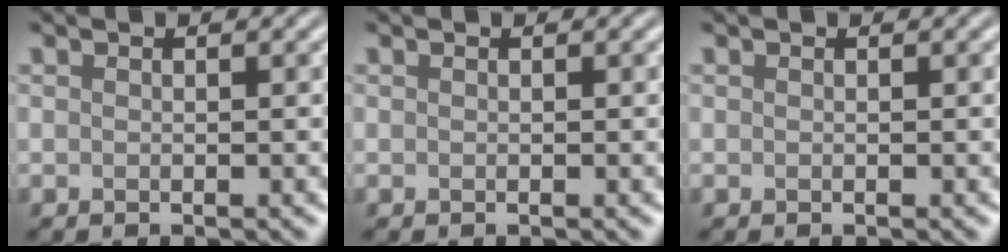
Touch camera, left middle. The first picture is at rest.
{"total": 0.0}
{"total": 0.0}